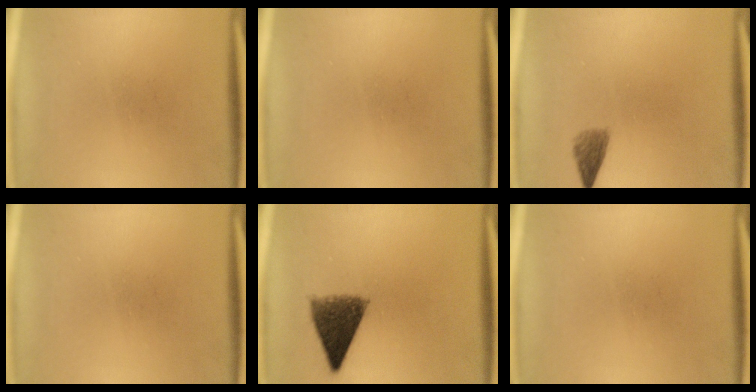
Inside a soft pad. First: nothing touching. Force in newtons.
{"total": 0.0}
{"total": 2.2}
{"total": 0.0}
{"total": 8.4}
{"total": 0.0}